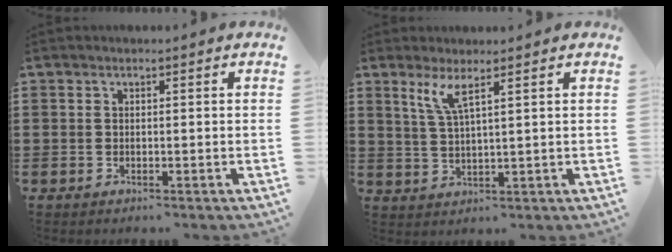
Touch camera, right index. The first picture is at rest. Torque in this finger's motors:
{"motor_torque": [0.11, -0.08, 0.17, 0.07]}